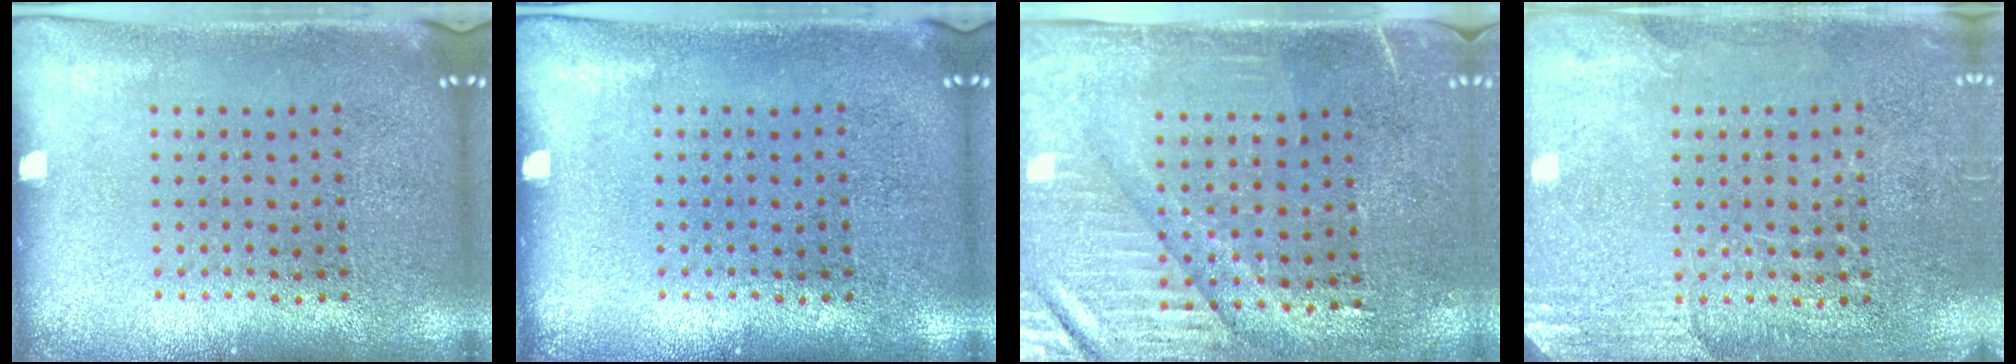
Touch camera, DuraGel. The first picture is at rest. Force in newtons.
{"total": 0.0}
{"total": 3.5, "press": 3.1, "slide": 1.7}
{"total": 2.7, "press": 2.5, "slide": 1.1}